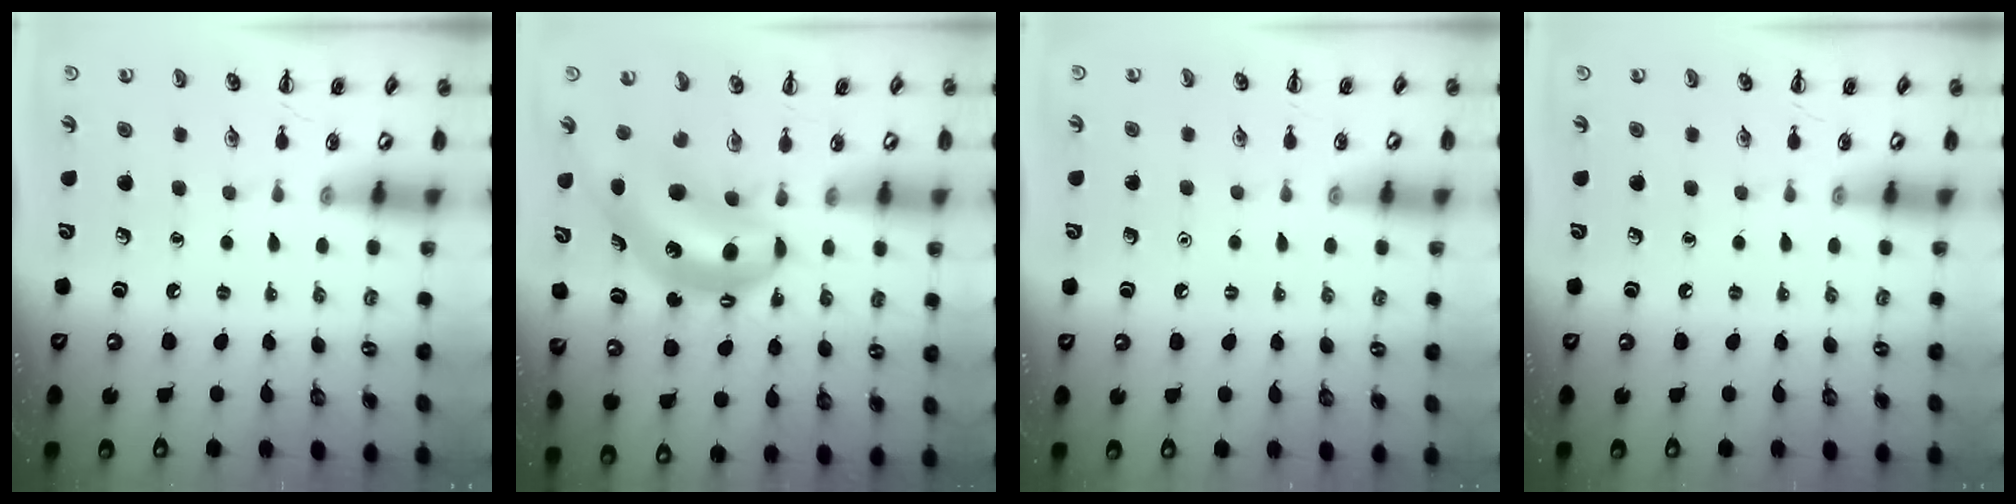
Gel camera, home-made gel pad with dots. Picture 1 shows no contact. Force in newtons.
{"total": 7.5, "press": 7.3, "slide": 1.9}
{"total": 1.6, "press": 1.6, "slide": 0.1}
{"total": 0.0}